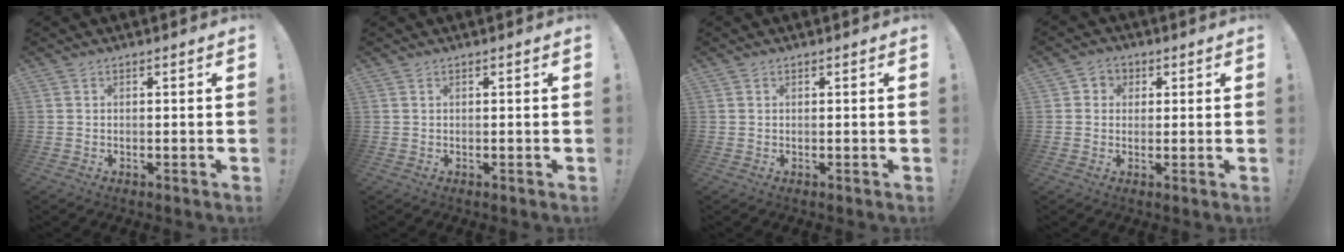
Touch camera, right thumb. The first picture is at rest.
{"total": 0.0}
{"total": 0.0}
{"total": 3.7, "force": [0.2, 3.6, 1.0], "torque": [-0.014, 0.004, 0.004]}